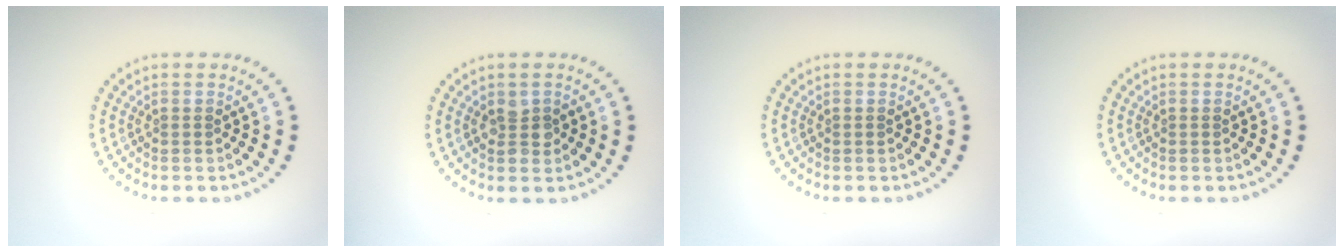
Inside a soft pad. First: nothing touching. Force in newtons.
{"total": 1.8, "press": 1.7, "slide": 0.2}
{"total": 0.0}
{"total": 0.0}